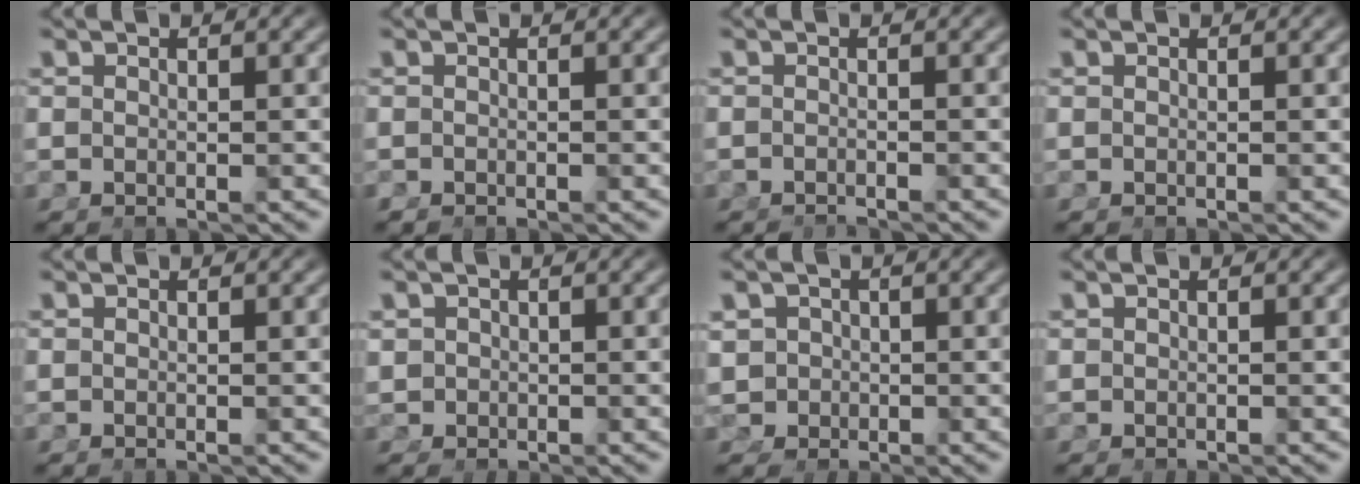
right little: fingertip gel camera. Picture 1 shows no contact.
{"total": 0.6, "force": [-0.6, 0.0, 0.1], "torque": [-0.004, -0.007, -0.008]}
{"total": 2.0, "force": [-2.0, 0.2, 0.1], "torque": [-0.009, -0.015, -0.025]}
{"total": 0.0}
{"total": 0.0}
{"total": 1.7, "force": [0.0, 1.7, 0.4], "torque": [-0.019, -0.010, 0.006]}
{"total": 6.1, "force": [-0.5, 5.7, 2.1], "torque": [-0.060, -0.028, -0.003]}
{"total": 0.0}